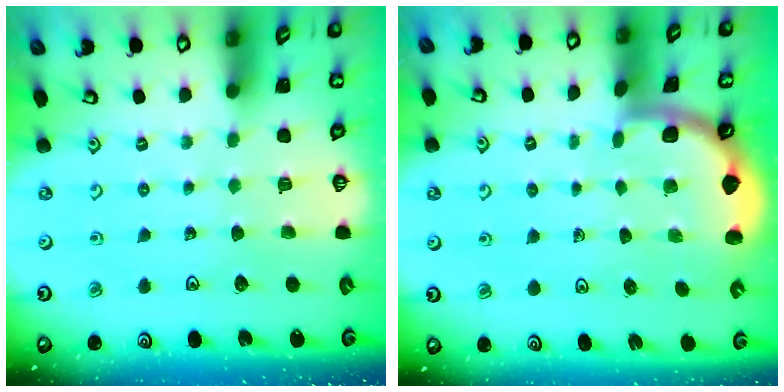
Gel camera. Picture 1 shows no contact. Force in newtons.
{"total": 1.9, "press": 1.9, "slide": 0.0}